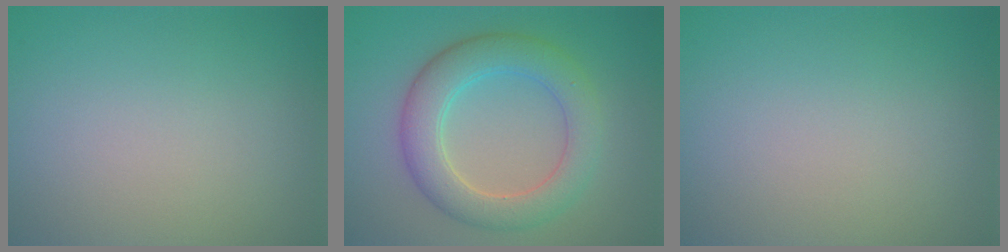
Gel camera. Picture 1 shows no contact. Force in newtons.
{"total": 5.4, "press": 5.4, "slide": 0.2}
{"total": 0.0}